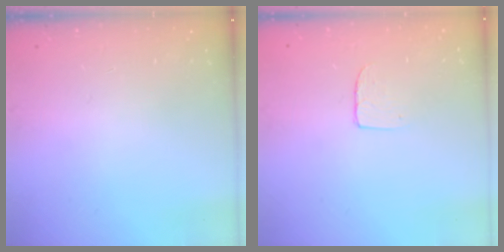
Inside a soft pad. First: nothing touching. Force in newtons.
{"total": 4.3, "press": 4.3, "slide": 0.3}